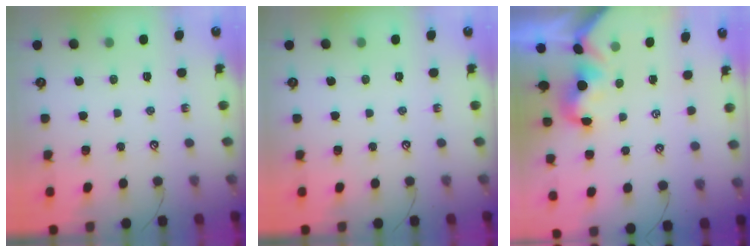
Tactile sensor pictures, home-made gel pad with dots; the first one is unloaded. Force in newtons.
{"total": 0.0}
{"total": 1.1, "press": 1.1, "slide": 0.2}